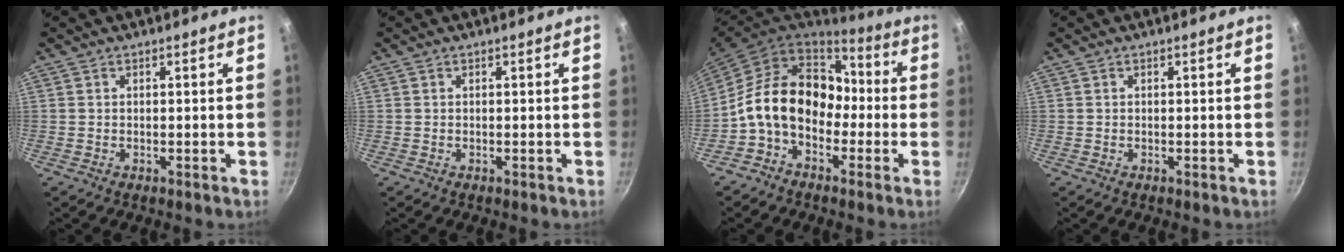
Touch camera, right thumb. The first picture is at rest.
{"total": 0.0}
{"total": 15.8, "force": [-2.3, 11.8, 10.2], "torque": [-0.145, 0.053, -0.057]}
{"total": 0.0}